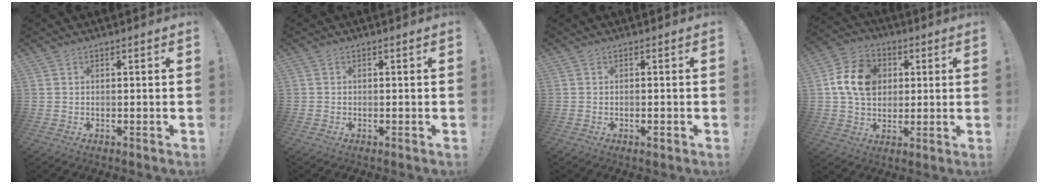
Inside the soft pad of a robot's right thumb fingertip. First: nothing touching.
{"total": 0.7, "force": [-0.2, 0.6, 0.0], "torque": [-0.004, 0.005, -0.003]}
{"total": 1.3, "force": [-0.7, 0.2, 1.1], "torque": [-0.015, 0.001, -0.011]}
{"total": 14.1, "force": [3.0, 11.4, 7.8], "torque": [-0.118, 0.001, 0.062]}